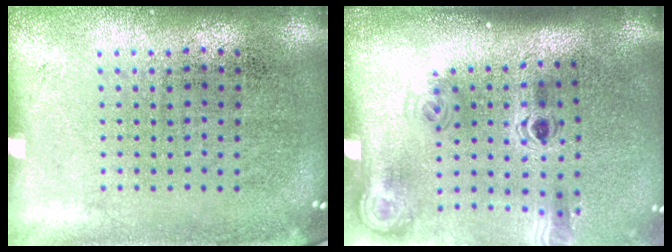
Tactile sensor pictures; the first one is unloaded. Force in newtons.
{"total": 2.0, "press": 1.3, "slide": 1.5}